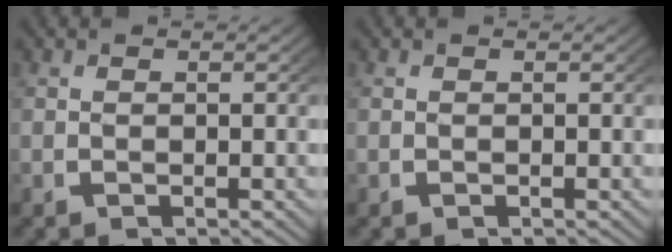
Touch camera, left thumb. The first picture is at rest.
{"total": 0.0}